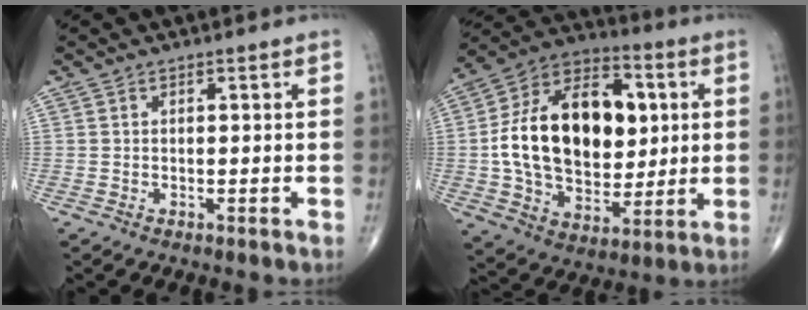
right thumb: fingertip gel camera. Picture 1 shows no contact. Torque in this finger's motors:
{"motor_torque": [2.29, 2.72, 1.37, -0.41, 0.64]}